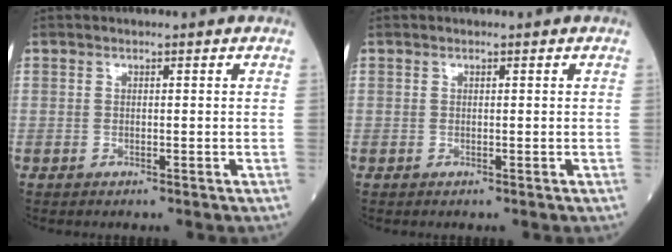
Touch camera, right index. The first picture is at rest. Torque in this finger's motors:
{"motor_torque": [0.00, 0.00, 0.00, 0.00]}